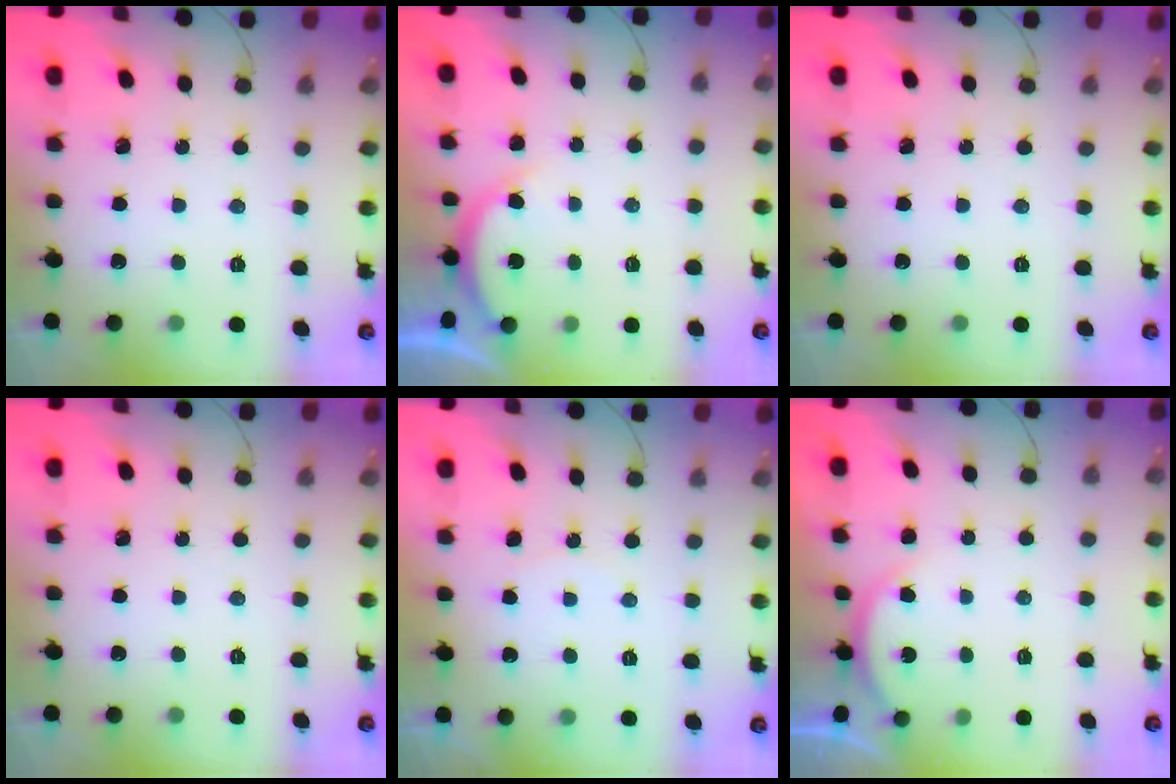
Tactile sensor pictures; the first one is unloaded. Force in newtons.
{"total": 4.0, "press": 4.0, "slide": 0.6}
{"total": 0.0}
{"total": 0.0}
{"total": 2.6, "press": 2.5, "slide": 0.6}
{"total": 3.2, "press": 3.2, "slide": 0.6}